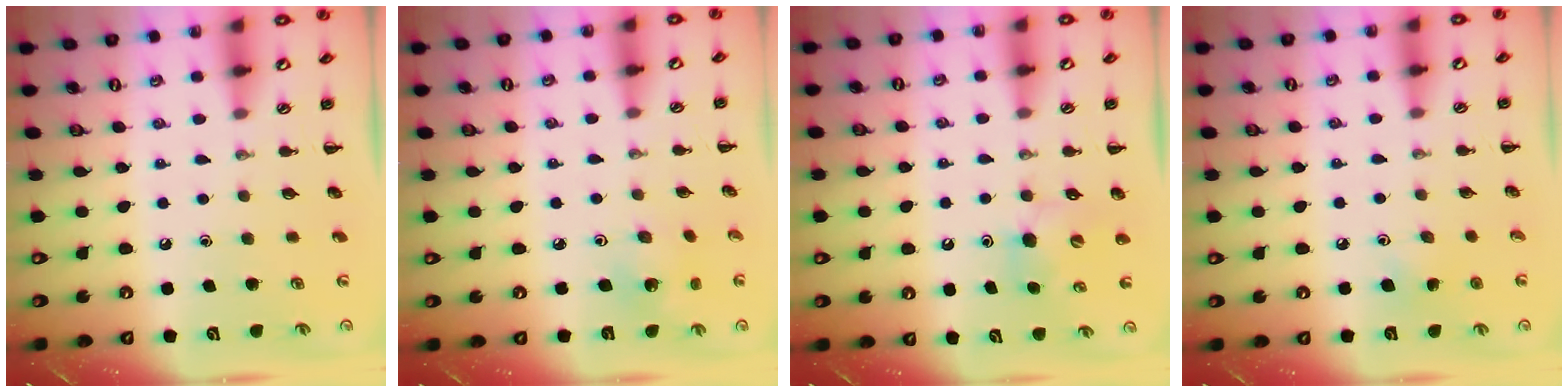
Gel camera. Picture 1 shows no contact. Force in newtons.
{"total": 1.8, "press": 1.6, "slide": 0.7}
{"total": 4.9, "press": 4.8, "slide": 1.0}
{"total": 3.0, "press": 2.9, "slide": 1.0}